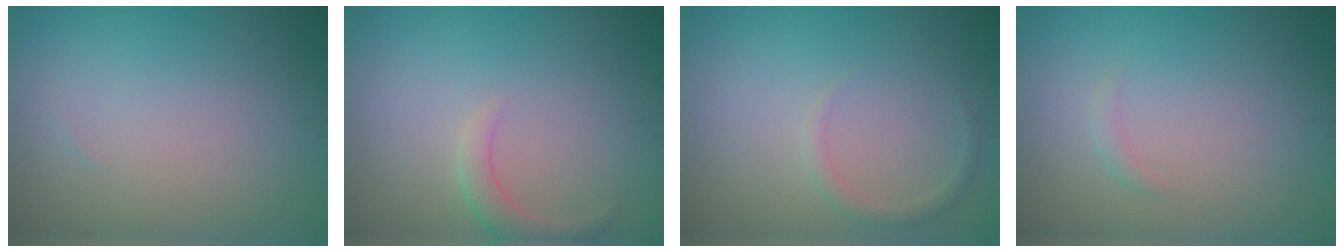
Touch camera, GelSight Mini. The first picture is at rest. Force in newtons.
{"total": 1.9, "press": 1.8, "slide": 0.1}
{"total": 1.2, "press": 1.2, "slide": 0.0}
{"total": 0.7, "press": 0.7, "slide": 0.0}